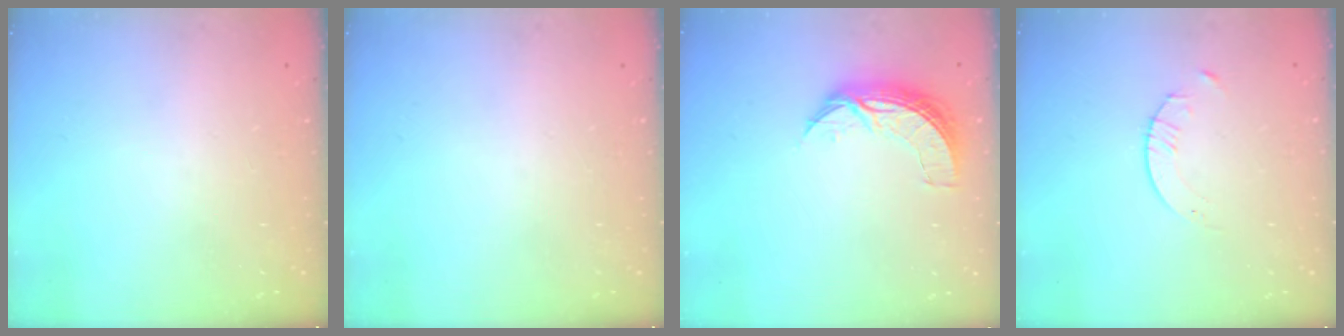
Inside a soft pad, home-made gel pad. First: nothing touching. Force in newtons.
{"total": 0.0}
{"total": 7.7, "press": 7.7, "slide": 0.7}
{"total": 2.1, "press": 2.1, "slide": 0.3}